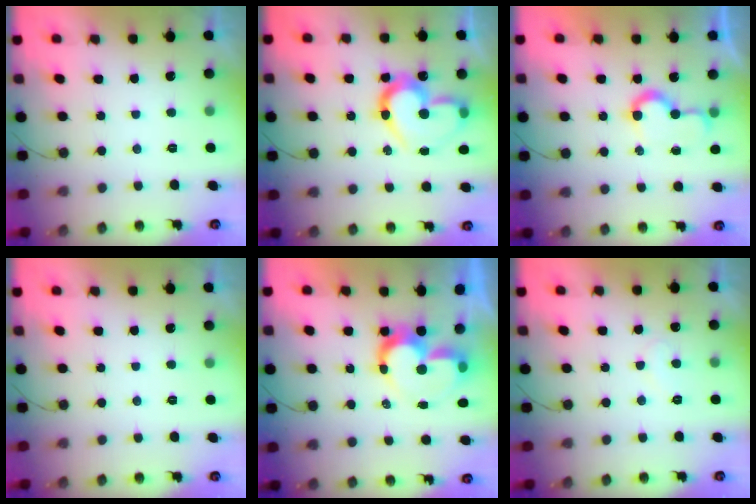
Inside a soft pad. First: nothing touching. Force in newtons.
{"total": 17.1, "press": 17.0, "slide": 1.7}
{"total": 7.6, "press": 7.6, "slide": 0.5}
{"total": 0.0}
{"total": 10.7, "press": 10.7, "slide": 1.2}
{"total": 6.8, "press": 6.8, "slide": 0.6}